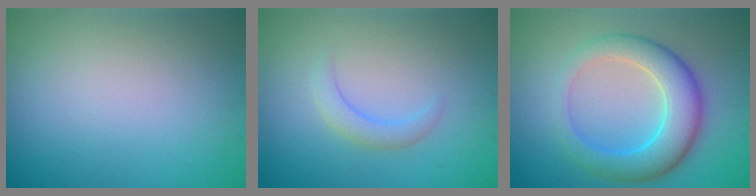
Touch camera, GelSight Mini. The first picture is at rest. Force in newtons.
{"total": 2.0, "press": 2.0, "slide": 0.3}
{"total": 6.6, "press": 6.6, "slide": 0.3}